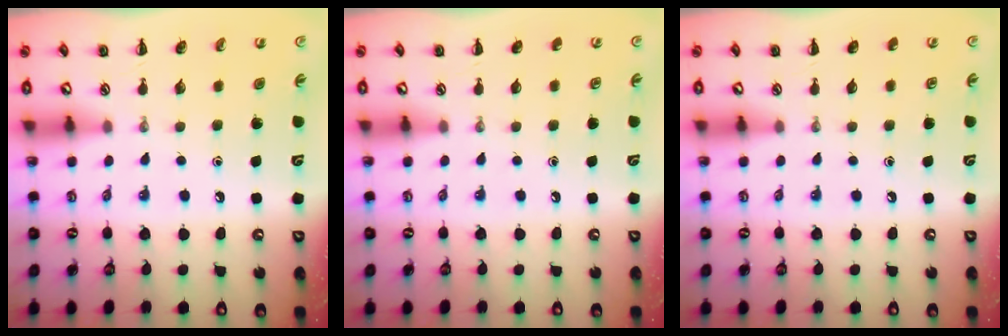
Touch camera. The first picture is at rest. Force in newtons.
{"total": 0.0}
{"total": 0.0}